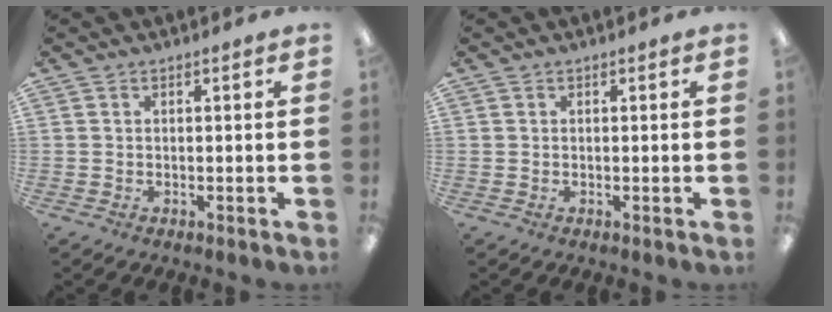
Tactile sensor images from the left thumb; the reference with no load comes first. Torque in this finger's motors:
{"motor_torque": [0.00, 0.00, -0.17, 0.14, 0.00]}